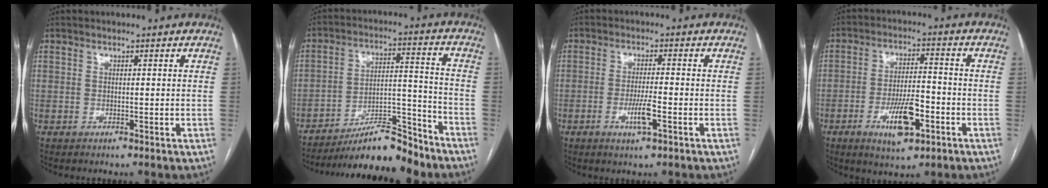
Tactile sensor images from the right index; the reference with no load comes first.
{"total": 13.7, "force": [-12.0, 2.1, 6.3], "torque": [-0.094, 0.025, -0.199]}
{"total": 4.4, "force": [-1.7, 0.4, 4.1], "torque": [-0.077, -0.006, -0.030]}
{"total": 9.1, "force": [-3.8, 2.8, 7.7], "torque": [-0.142, -0.001, -0.060]}